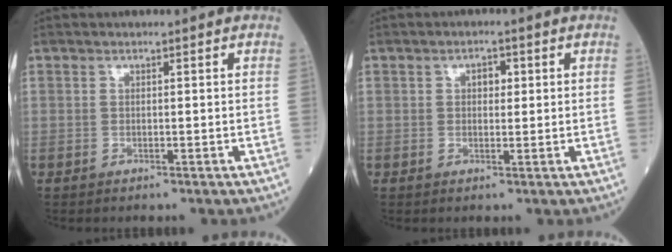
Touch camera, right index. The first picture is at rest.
{"total": 2.1, "force": [0.6, 1.2, 1.6], "torque": [-0.023, 0.007, 0.008]}